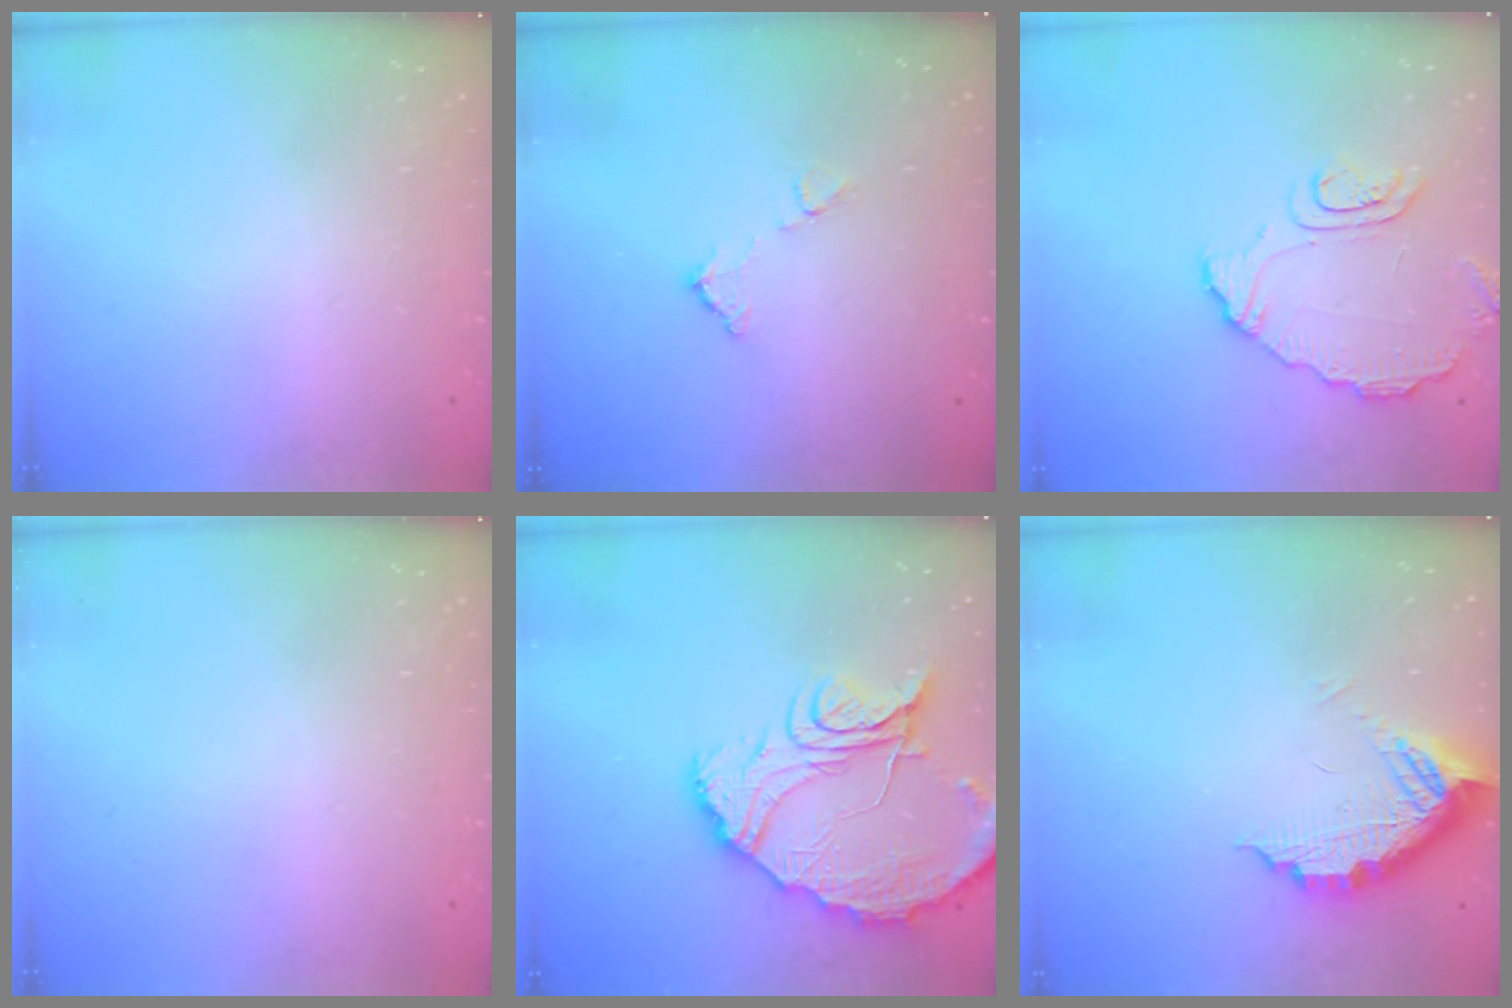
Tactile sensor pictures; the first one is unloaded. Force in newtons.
{"total": 7.3, "press": 7.3, "slide": 0.4}
{"total": 9.2, "press": 9.1, "slide": 1.0}
{"total": 0.0}
{"total": 20.3, "press": 20.2, "slide": 2.2}
{"total": 10.2, "press": 10.2, "slide": 0.9}